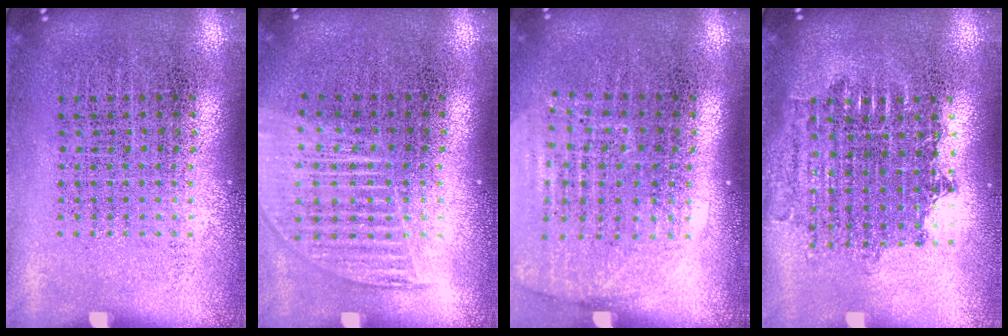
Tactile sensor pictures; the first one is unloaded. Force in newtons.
{"total": 1.4, "press": 1.3, "slide": 0.5}
{"total": 1.7, "press": 1.5, "slide": 0.8}
{"total": 1.7, "press": 1.4, "slide": 1.0}